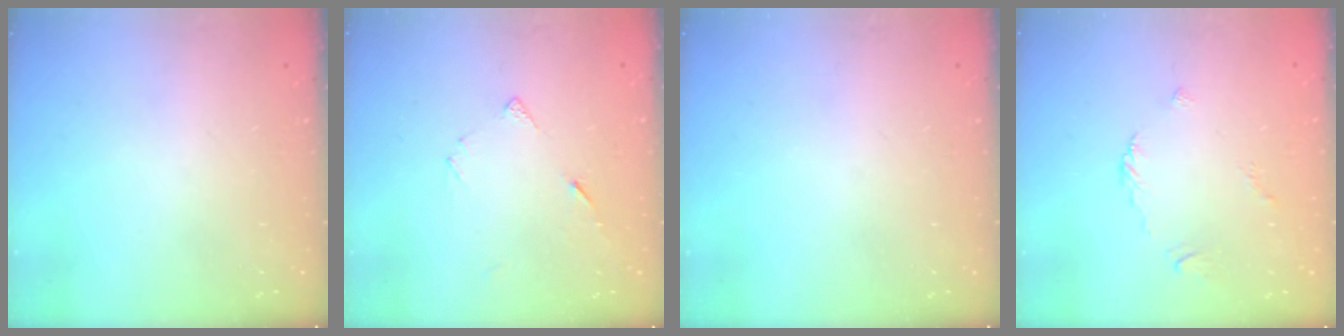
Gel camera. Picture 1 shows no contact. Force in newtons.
{"total": 5.1, "press": 5.1, "slide": 0.4}
{"total": 0.0}
{"total": 2.7, "press": 2.6, "slide": 0.6}